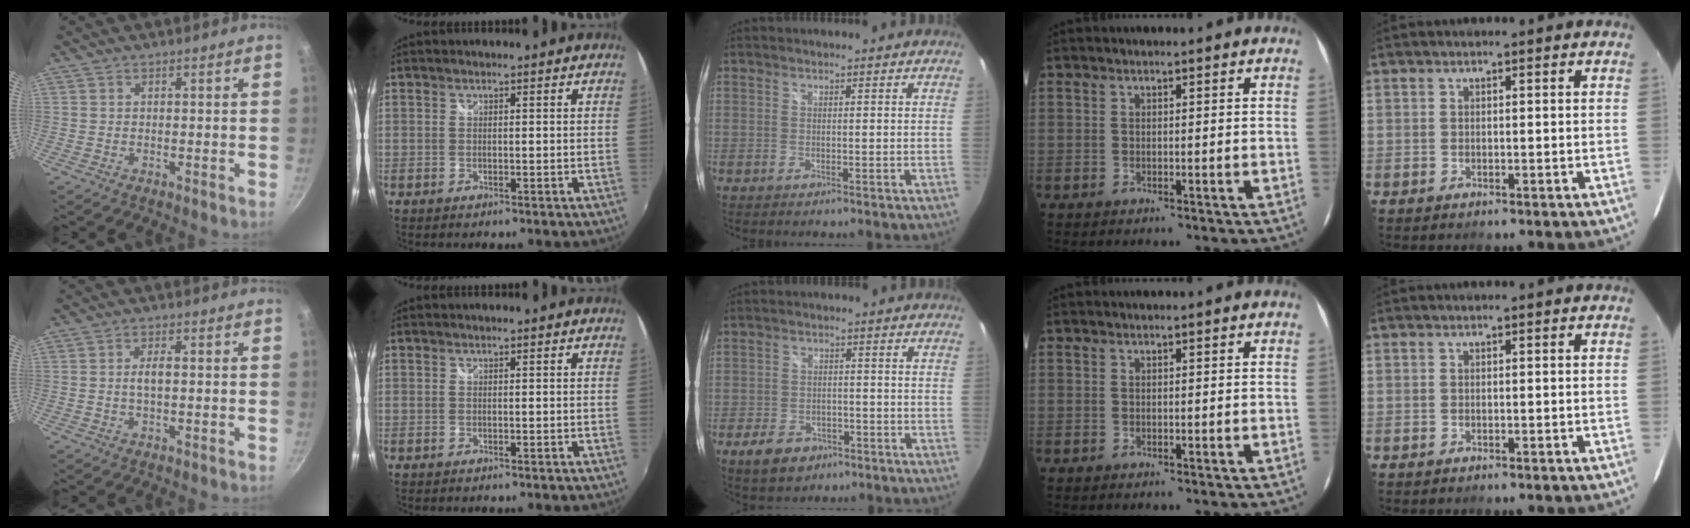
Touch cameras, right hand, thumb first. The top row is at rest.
{"thumb": {"total": 3.0, "force": [0.0, 1.1, 2.7], "torque": [-0.054, 0.007, -0.002]}, "middle": {"total": 7.1, "force": [-4.2, 4.6, 3.4], "torque": [-0.089, -0.001, -0.060]}}